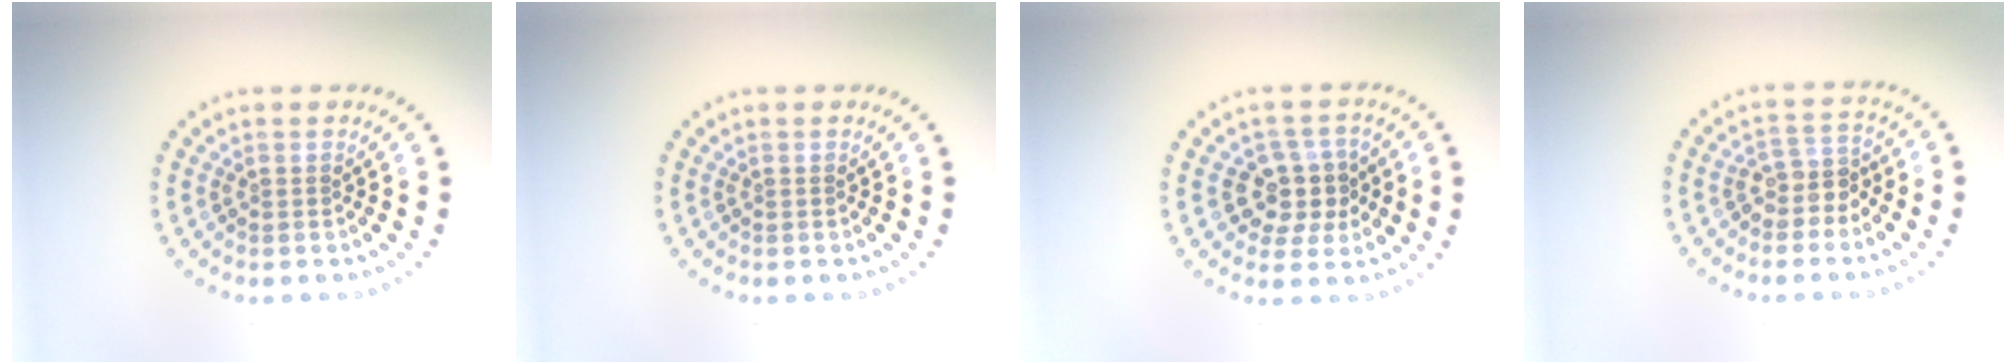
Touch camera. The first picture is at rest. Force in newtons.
{"total": 0.0}
{"total": 4.0, "press": 3.7, "slide": 1.5}
{"total": 2.5, "press": 2.1, "slide": 1.5}